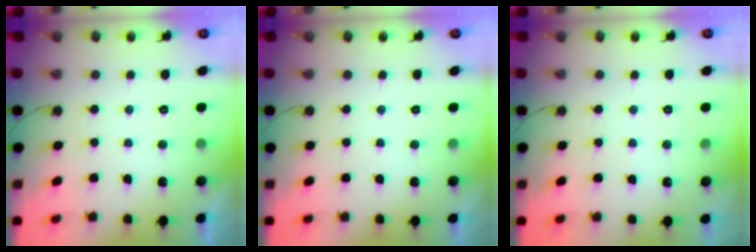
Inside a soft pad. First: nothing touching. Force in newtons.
{"total": 0.0}
{"total": 2.5, "press": 2.4, "slide": 0.4}